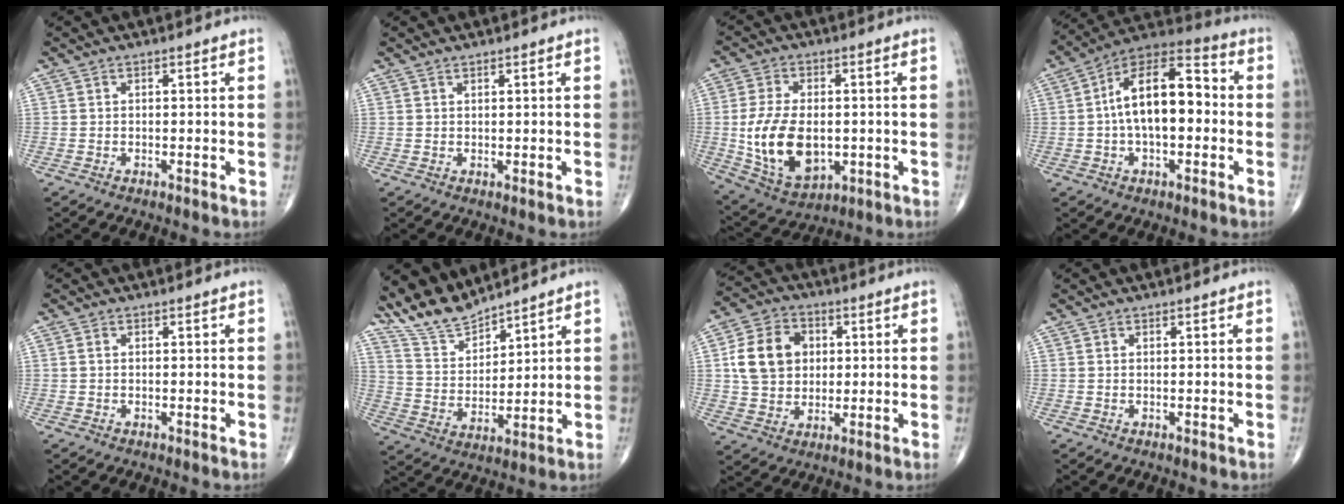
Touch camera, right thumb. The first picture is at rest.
{"total": 0.6, "force": [0.6, 0.1, 0.1], "torque": [-0.003, -0.006, 0.011]}
{"total": 15.3, "force": [-1.3, 9.3, 12.1], "torque": [-0.214, -0.009, -0.004]}
{"total": 16.1, "force": [0.1, 8.2, 13.9], "torque": [-0.218, 0.043, -0.012]}
{"total": 0.7, "force": [0.1, 0.5, 0.4], "torque": [-0.010, 0.002, 0.002]}
{"total": 9.4, "force": [8.9, 2.0, 2.1], "torque": [-0.032, -0.051, 0.189]}
{"total": 12.4, "force": [2.1, 9.9, 7.1], "torque": [-0.103, 0.007, 0.036]}
{"total": 0.0}